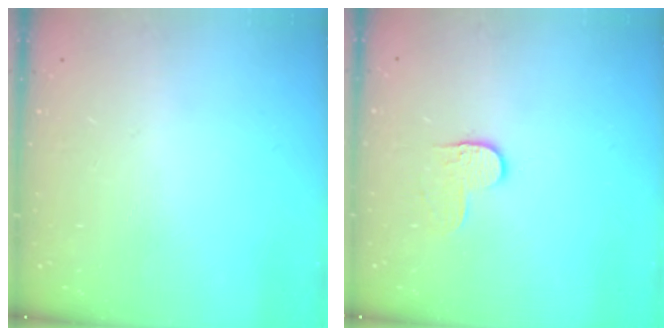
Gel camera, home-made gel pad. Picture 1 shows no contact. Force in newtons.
{"total": 4.0, "press": 4.0, "slide": 0.5}